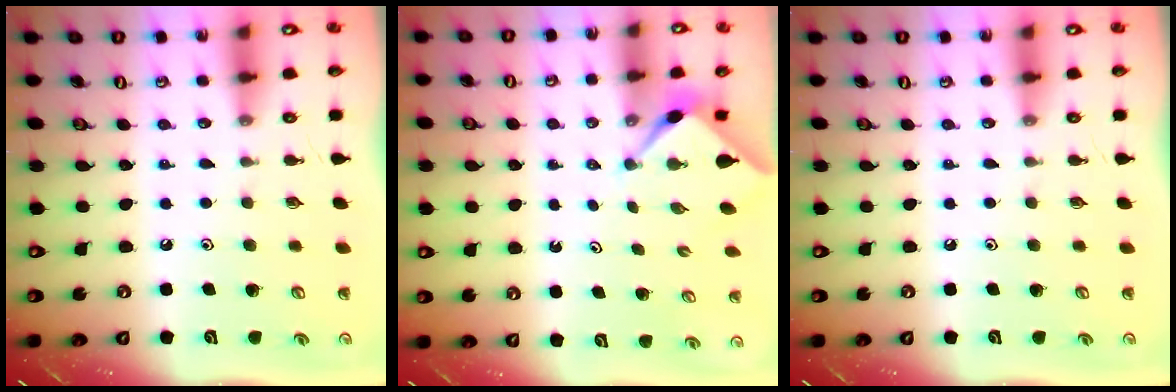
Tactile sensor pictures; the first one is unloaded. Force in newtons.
{"total": 2.4, "press": 2.4, "slide": 0.3}
{"total": 0.0}